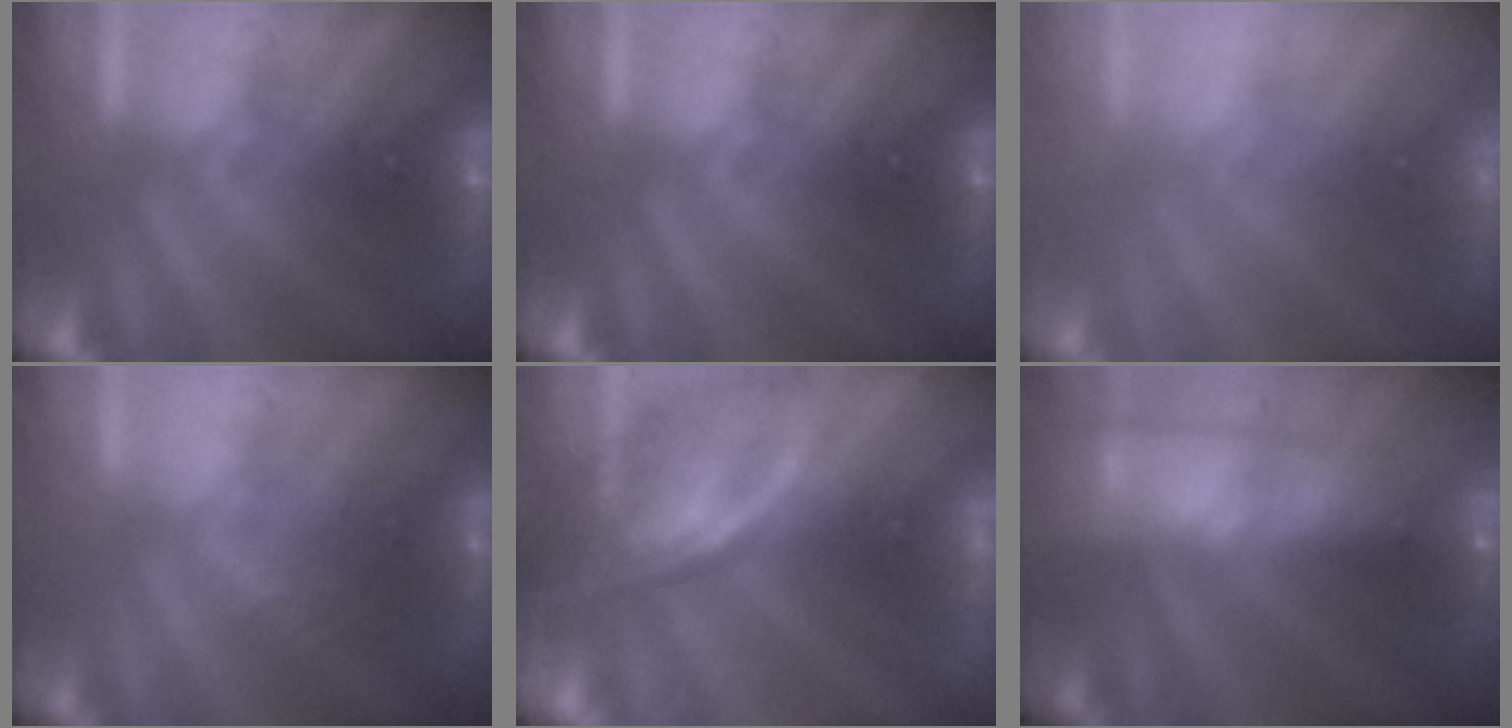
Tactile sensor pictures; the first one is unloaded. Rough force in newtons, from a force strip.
{"total": 0.0}
{"total": 9.0}
{"total": 2.1}
{"total": 2.7}
{"total": 5.7}